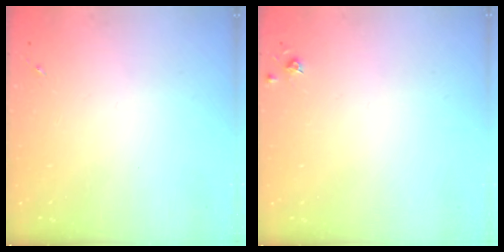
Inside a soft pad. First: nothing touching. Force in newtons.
{"total": 3.8, "press": 3.8, "slide": 0.5}